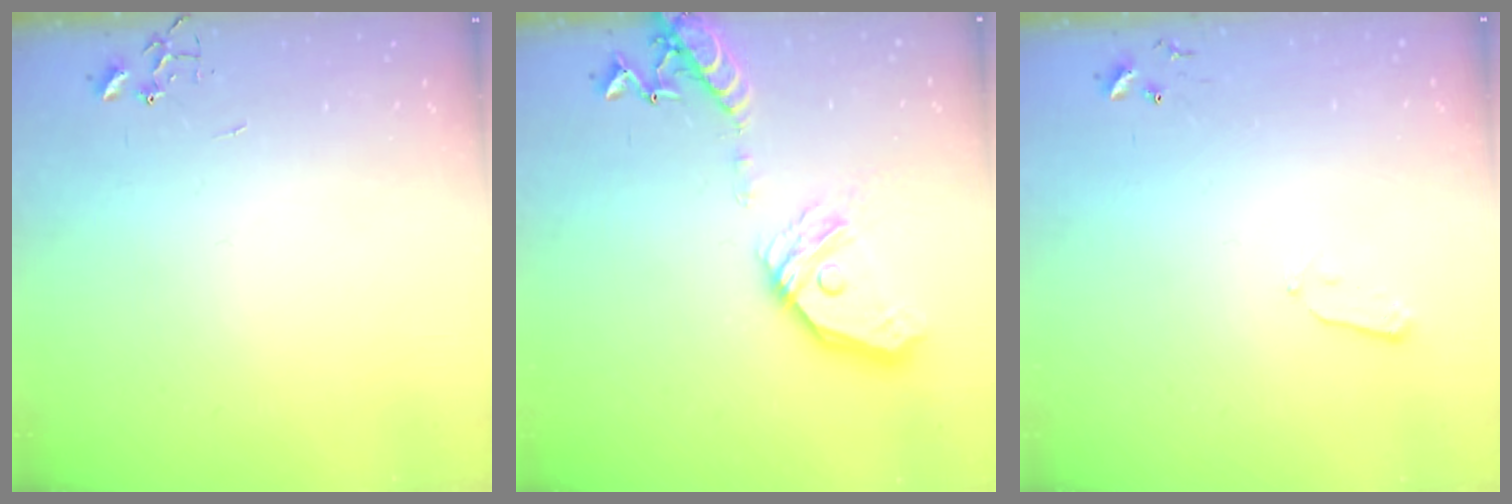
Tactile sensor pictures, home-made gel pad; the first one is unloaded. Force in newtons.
{"total": 17.9, "press": 17.7, "slide": 2.6}
{"total": 3.7, "press": 3.6, "slide": 0.8}